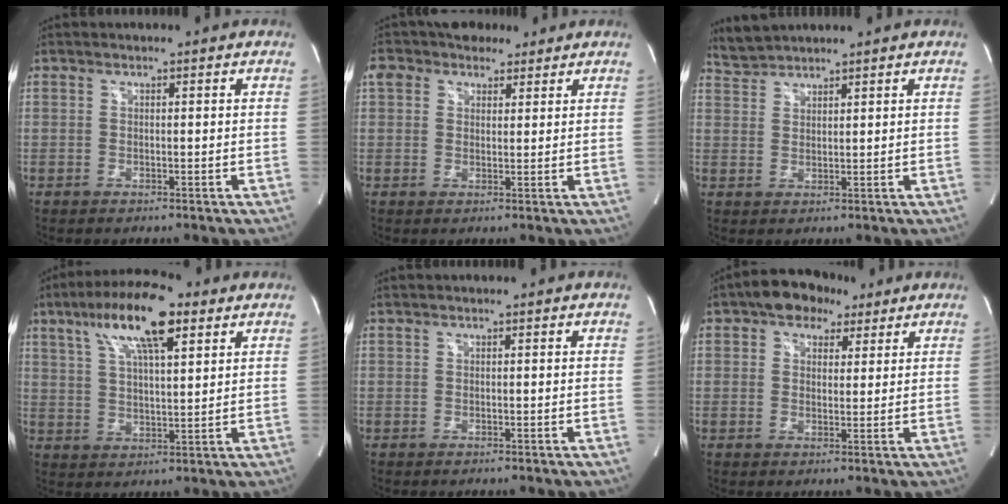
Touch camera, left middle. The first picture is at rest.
{"total": 6.6, "force": [4.3, 4.3, 2.5], "torque": [-0.052, 0.036, 0.081]}
{"total": 3.2, "force": [3.2, 0.1, -0.3], "torque": [-0.007, 0.013, 0.068]}
{"total": 13.0, "force": [6.9, 3.0, 10.5], "torque": [-0.194, 0.022, 0.120]}
{"total": 0.0}
{"total": 6.5, "force": [3.9, 4.1, 3.2], "torque": [-0.046, 0.027, 0.060]}